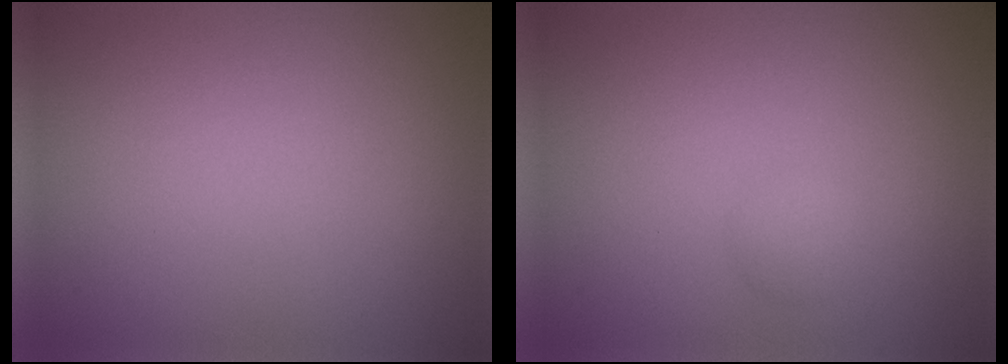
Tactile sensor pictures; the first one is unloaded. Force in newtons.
{"total": 0.9, "press": 0.9, "slide": 0.0}